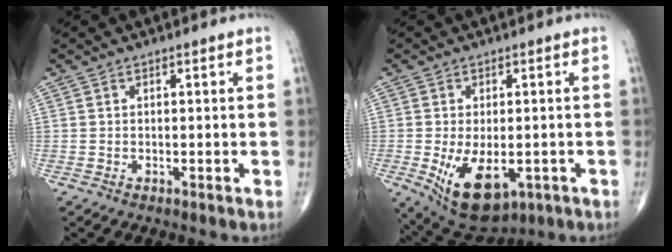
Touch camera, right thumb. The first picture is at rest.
{"total": 11.9, "force": [-3.6, 6.6, 9.3], "torque": [-0.147, -0.008, -0.037]}